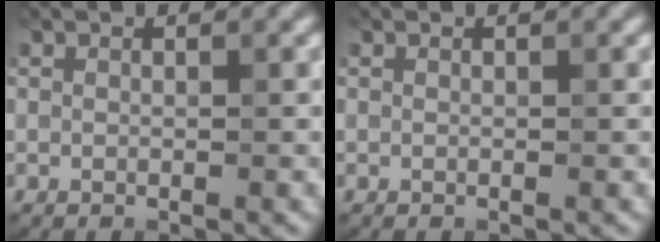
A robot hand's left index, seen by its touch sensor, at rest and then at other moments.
{"total": 0.0}